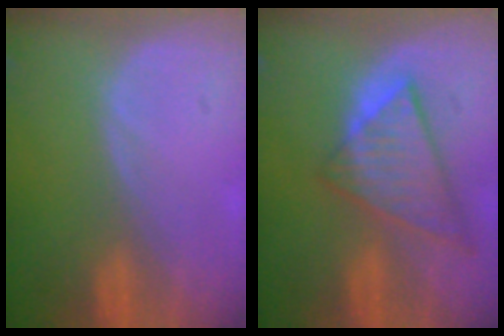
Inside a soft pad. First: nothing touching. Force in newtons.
{"total": 9.0, "press": 7.8, "slide": 4.4}